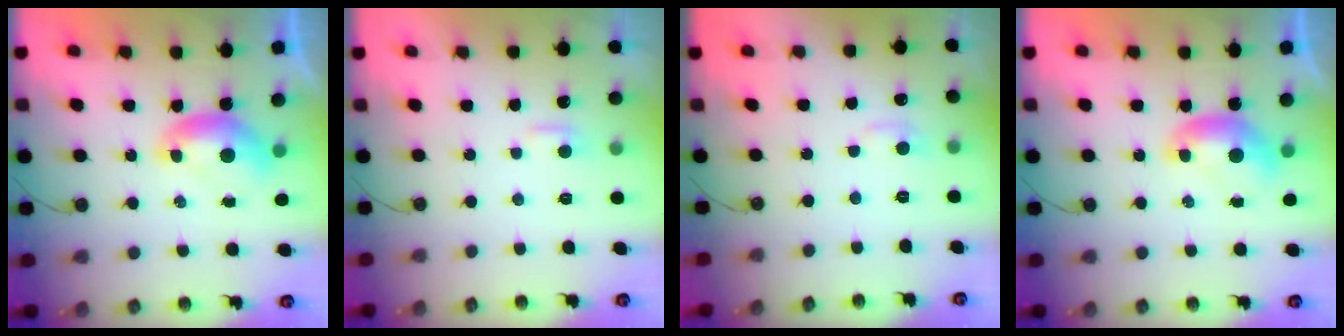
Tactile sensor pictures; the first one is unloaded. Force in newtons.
{"total": 2.4, "press": 2.3, "slide": 0.3}
{"total": 0.9, "press": 0.5, "slide": 0.7}
{"total": 0.0}